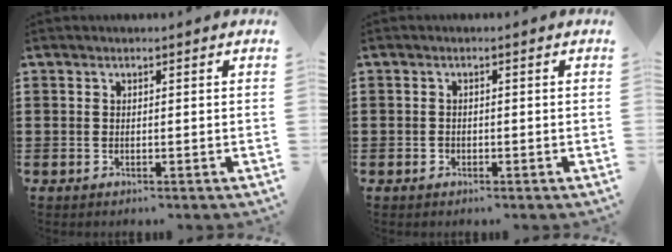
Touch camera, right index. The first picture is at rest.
{"total": 0.9, "force": [-0.5, 0.7, 0.2], "torque": [-0.005, 0.002, -0.012]}